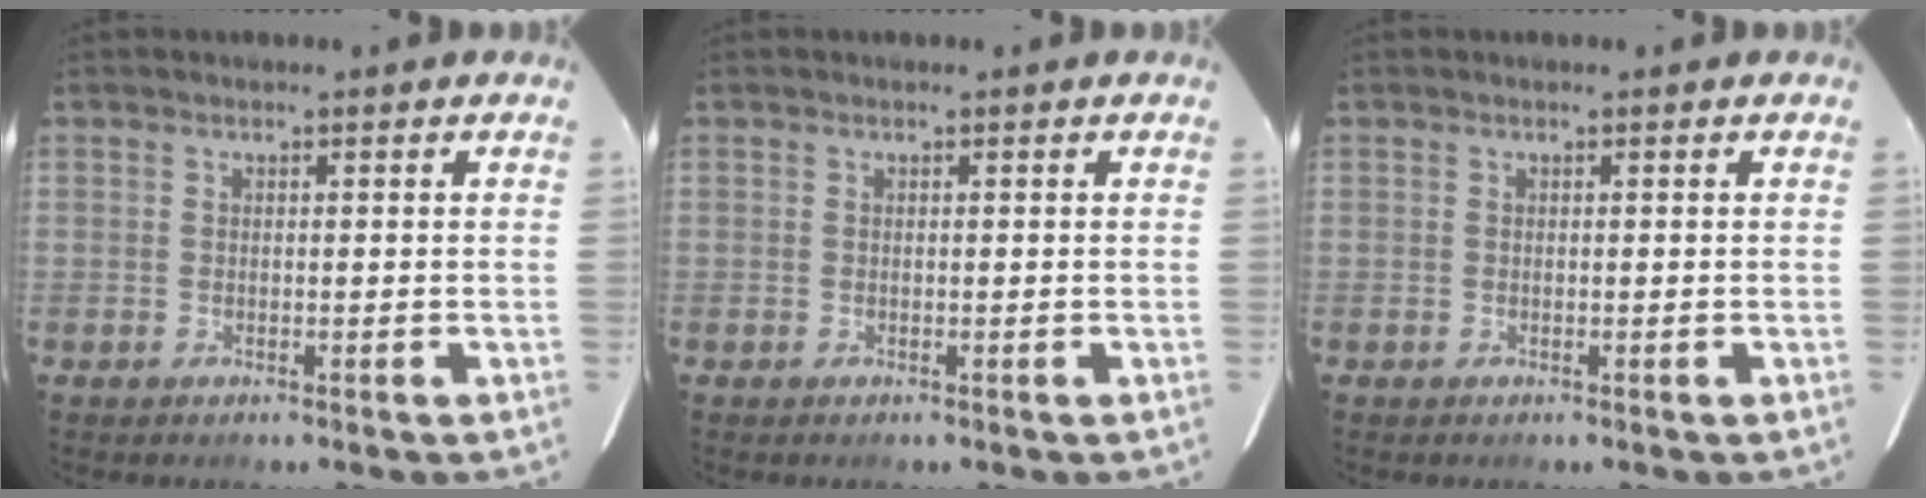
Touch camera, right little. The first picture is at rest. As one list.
[{"total": 0.0}, {"total": 0.0}]